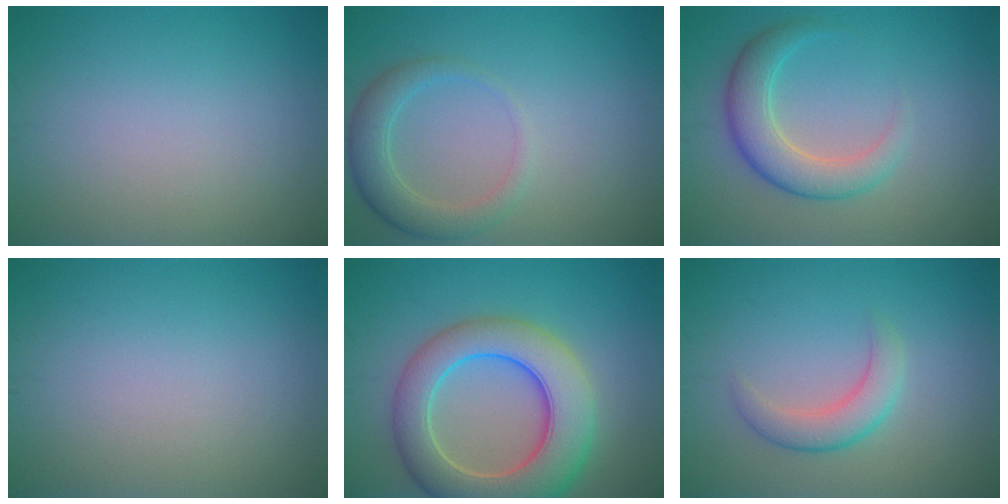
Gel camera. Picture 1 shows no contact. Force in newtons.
{"total": 2.4, "press": 2.4, "slide": 0.4}
{"total": 4.5, "press": 4.5, "slide": 0.2}
{"total": 0.0}
{"total": 9.6, "press": 9.5, "slide": 0.5}
{"total": 2.9, "press": 2.9, "slide": 0.2}